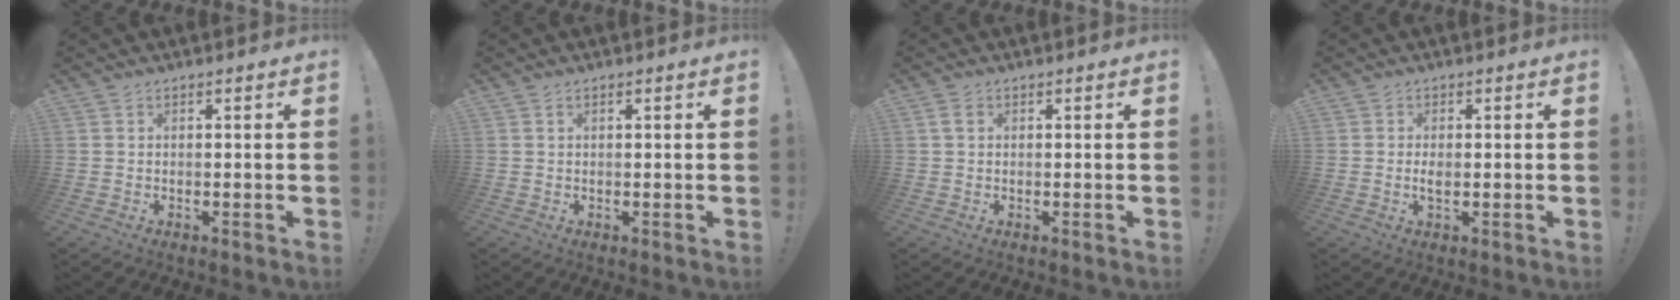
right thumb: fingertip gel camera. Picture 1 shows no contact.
{"total": 0.9, "force": [0.4, 0.3, 0.7], "torque": [-0.018, 0.003, 0.007]}
{"total": 2.1, "force": [0.7, 1.5, 1.3], "torque": [-0.020, 0.003, 0.012]}
{"total": 2.1, "force": [-0.2, 0.9, 1.9], "torque": [-0.035, -0.002, -0.006]}